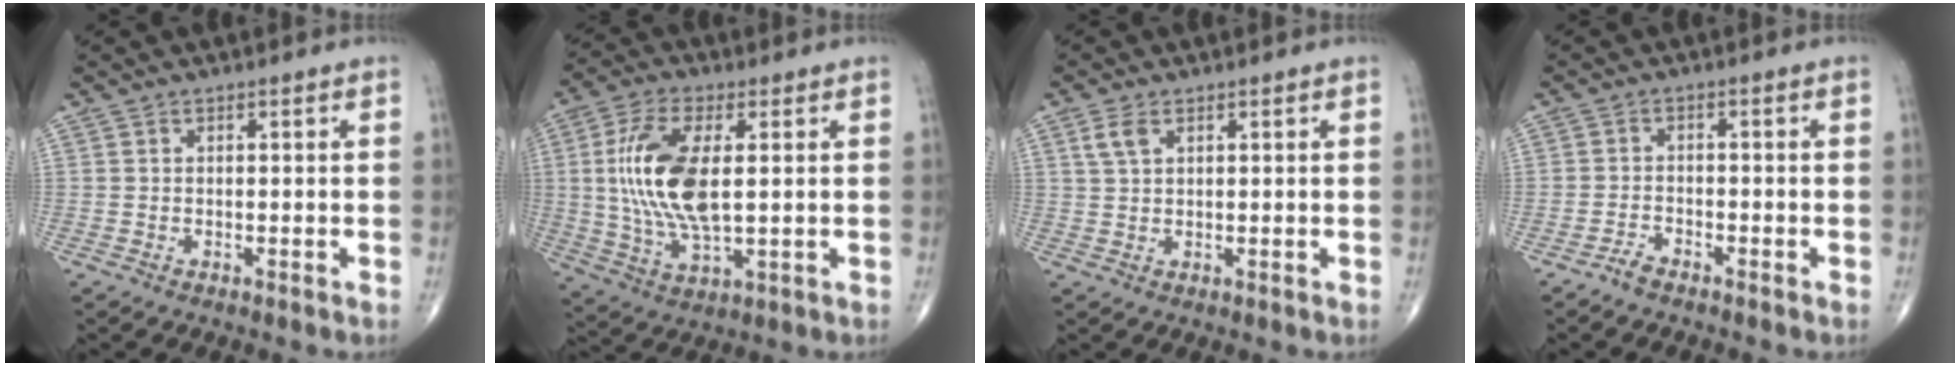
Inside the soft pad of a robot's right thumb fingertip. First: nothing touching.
{"total": 15.4, "force": [1.7, 6.8, 13.8], "torque": [-0.282, -0.008, 0.037]}
{"total": 3.0, "force": [1.5, 1.6, 2.1], "torque": [-0.046, 0.005, 0.035]}
{"total": 2.1, "force": [-1.9, 0.6, 0.8], "torque": [-0.021, 0.008, -0.037]}